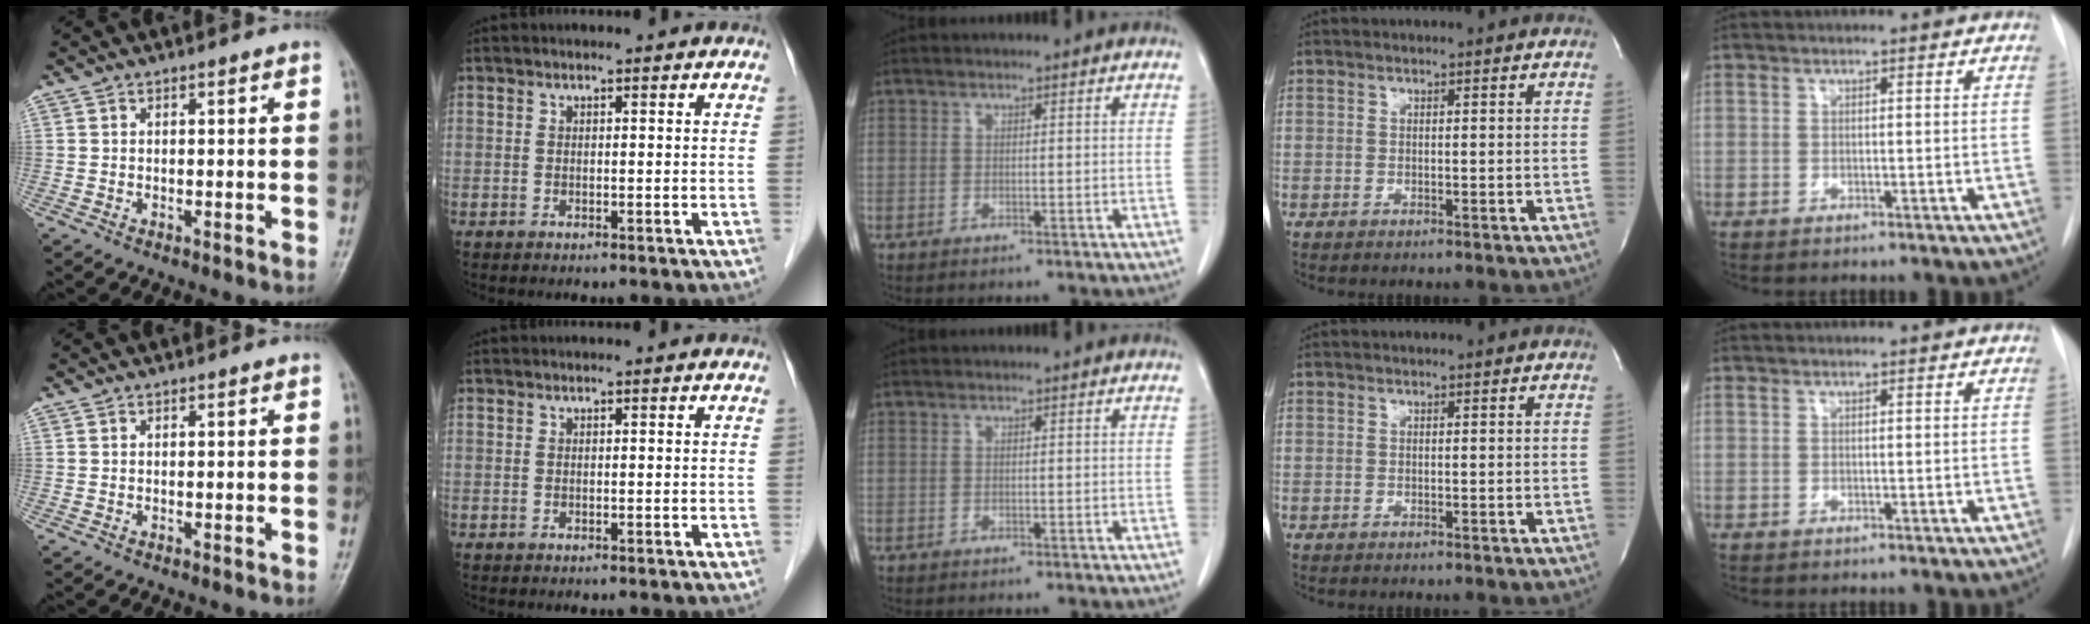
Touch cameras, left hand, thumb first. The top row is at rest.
{}